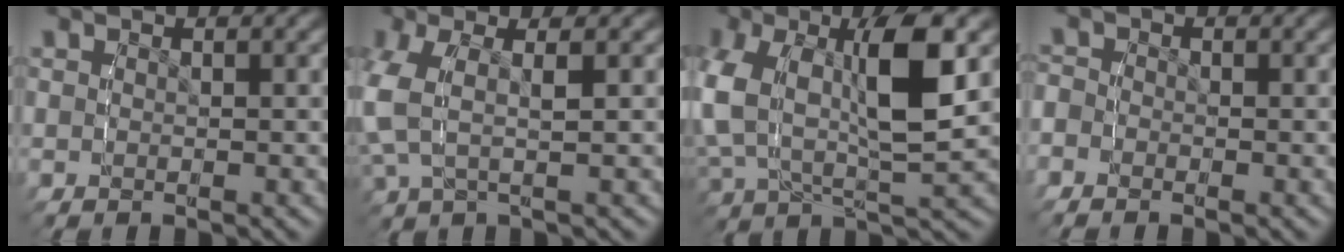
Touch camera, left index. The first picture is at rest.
{"total": 6.5, "force": [0.2, 4.6, 4.6], "torque": [-0.122, -0.002, -0.003]}
{"total": 11.2, "force": [0.0, 7.4, 8.4], "torque": [-0.197, -0.021, 0.003]}
{"total": 2.9, "force": [-1.3, 2.6, 0.3], "torque": [-0.021, -0.003, -0.036]}